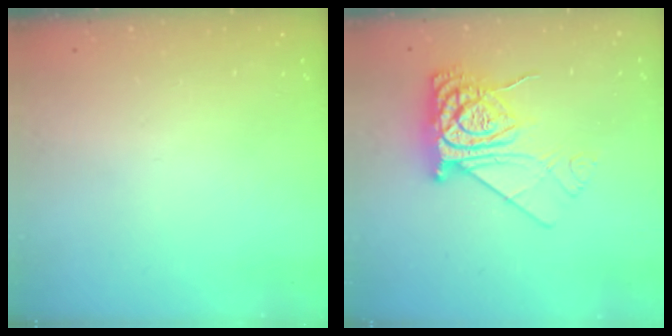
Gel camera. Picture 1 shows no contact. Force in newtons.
{"total": 12.3, "press": 12.3, "slide": 1.0}